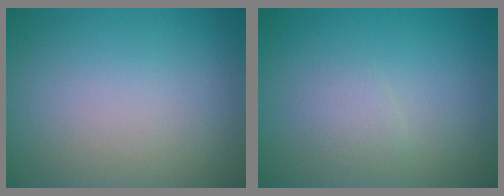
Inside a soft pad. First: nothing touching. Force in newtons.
{"total": 1.3, "press": 1.3, "slide": 0.2}